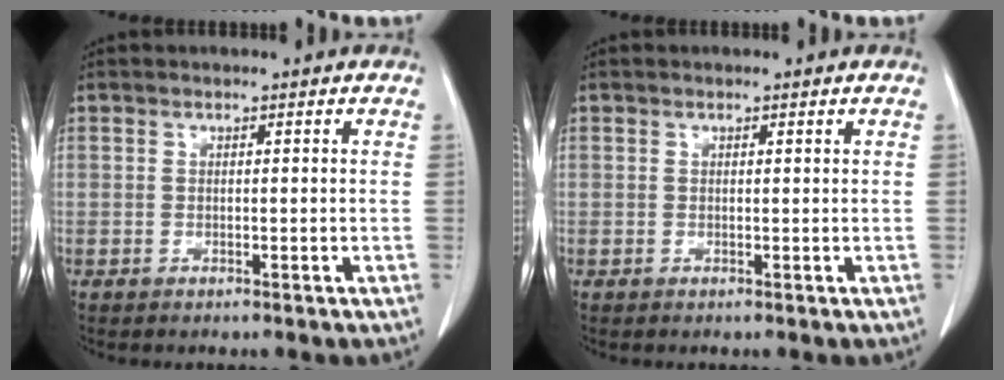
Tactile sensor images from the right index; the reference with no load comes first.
{"total": 0.0}